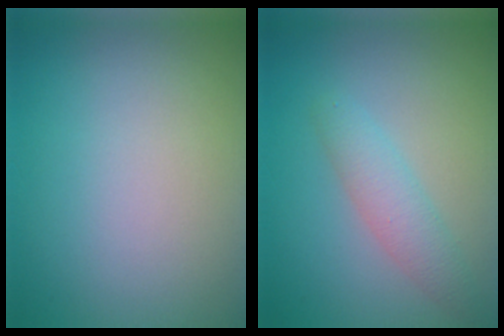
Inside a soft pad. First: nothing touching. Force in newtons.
{"total": 2.5, "press": 2.5, "slide": 0.0}